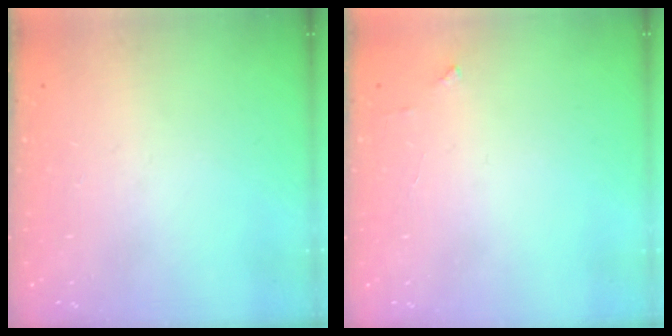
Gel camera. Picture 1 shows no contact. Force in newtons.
{"total": 2.6, "press": 2.6, "slide": 0.2}